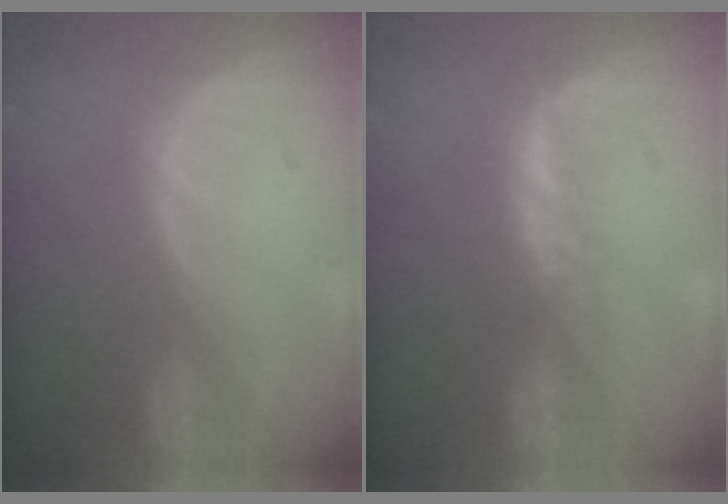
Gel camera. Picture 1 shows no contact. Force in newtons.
{"total": 1.6, "press": 1.5, "slide": 0.5}